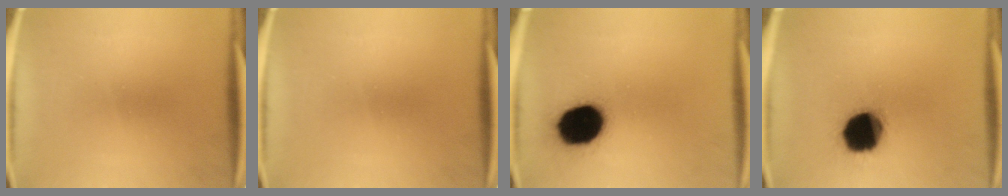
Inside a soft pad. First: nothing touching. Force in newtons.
{"total": 0.0}
{"total": 17.4}
{"total": 16.9}